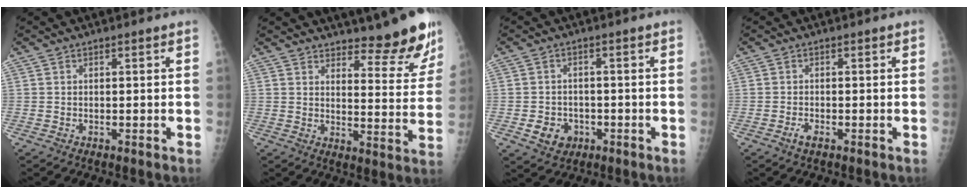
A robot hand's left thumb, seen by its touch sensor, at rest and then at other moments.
{"total": 12.3, "force": [10.4, 3.1, 5.8], "torque": [-0.038, -0.092, 0.132]}
{"total": 5.0, "force": [-1.7, 4.3, 2.0], "torque": [-0.015, 0.006, -0.019]}
{"total": 1.6, "force": [-0.9, 0.7, 1.1], "torque": [-0.025, 0.000, -0.018]}